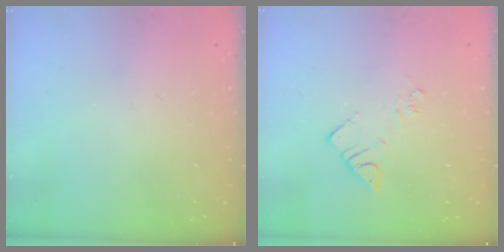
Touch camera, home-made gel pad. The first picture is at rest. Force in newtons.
{"total": 6.0, "press": 6.0, "slide": 0.5}